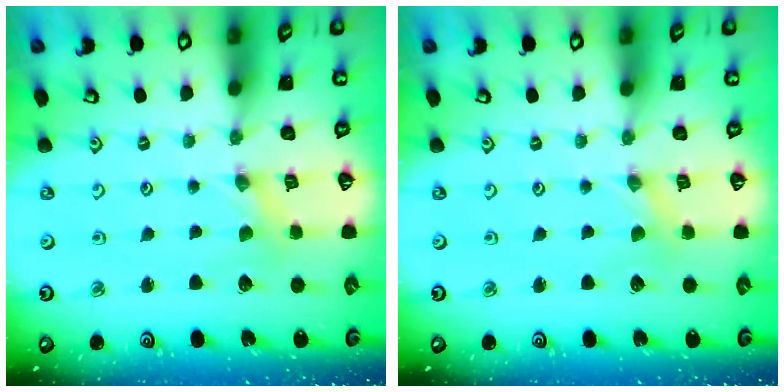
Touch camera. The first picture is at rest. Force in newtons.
{"total": 0.0}